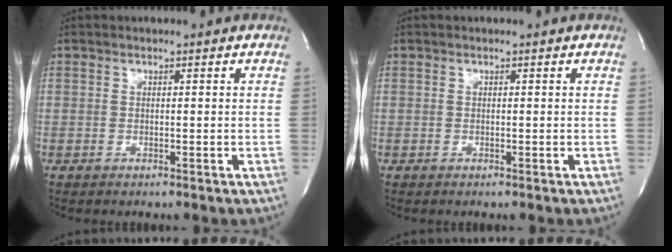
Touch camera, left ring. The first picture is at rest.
{"total": 0.0}